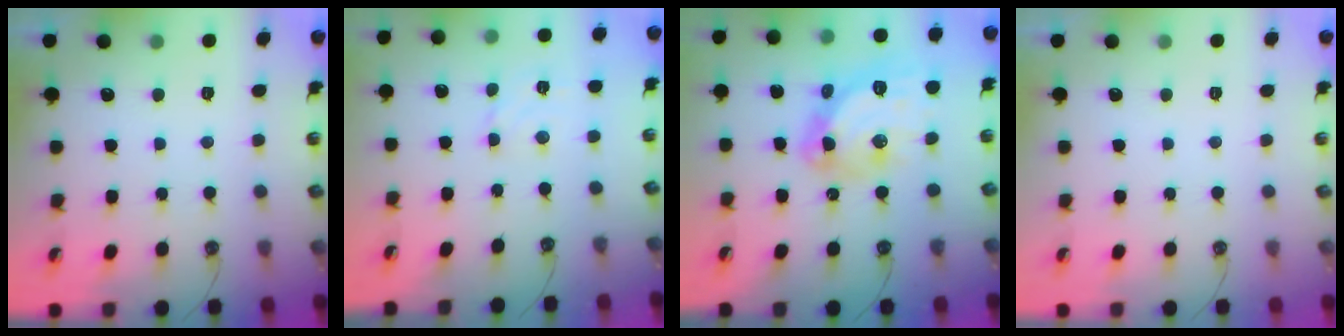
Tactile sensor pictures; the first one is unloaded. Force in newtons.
{"total": 2.5, "press": 2.5, "slide": 0.3}
{"total": 15.3, "press": 15.2, "slide": 1.5}
{"total": 0.0}